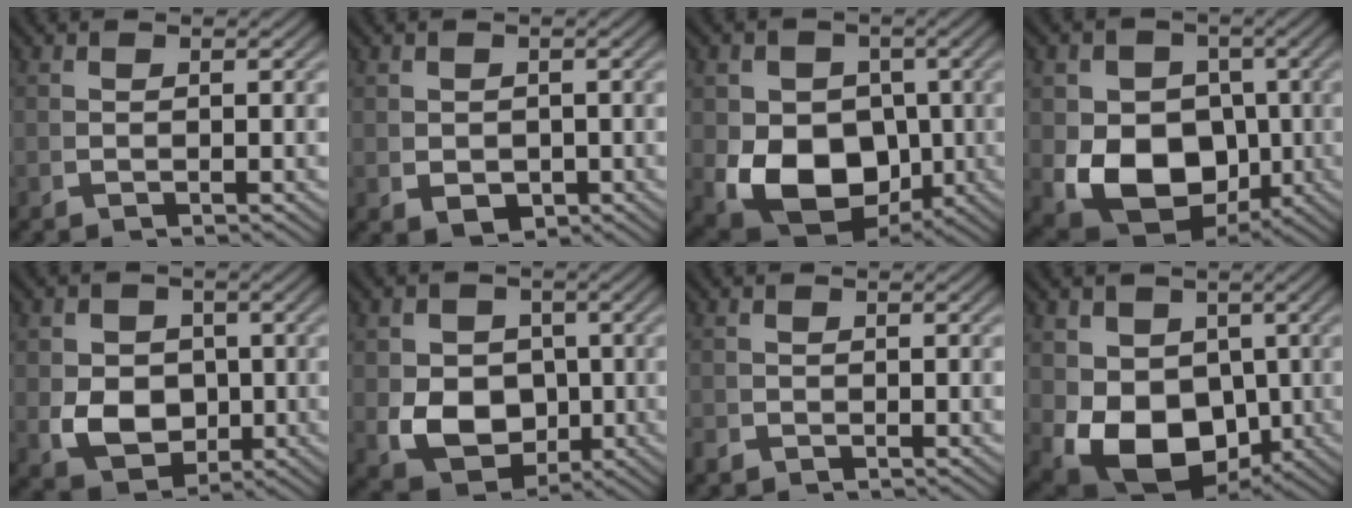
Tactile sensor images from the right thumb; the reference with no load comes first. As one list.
[{"total": 3.3, "force": [-0.5, 2.6, 2.0], "torque": [-0.042, -0.022, 0.010]}, {"total": 13.5, "force": [-1.8, 10.0, 8.8], "torque": [-0.183, -0.070, 0.004]}, {"total": 13.8, "force": [-1.6, 10.4, 8.9], "torque": [-0.186, -0.070, 0.005]}, {"total": 8.1, "force": [-0.5, 6.4, 5.0], "torque": [-0.103, -0.033, 0.009]}, {"total": 9.6, "force": [-0.6, 7.6, 5.8], "torque": [-0.125, -0.043, 0.011]}, {"total": 0.8, "force": [-0.8, 0.2, -0.2], "torque": [0.006, -0.006, -0.015]}, {"total": 12.8, "force": [-2.4, 9.3, 8.4], "torque": [-0.182, -0.082, 0.002]}]